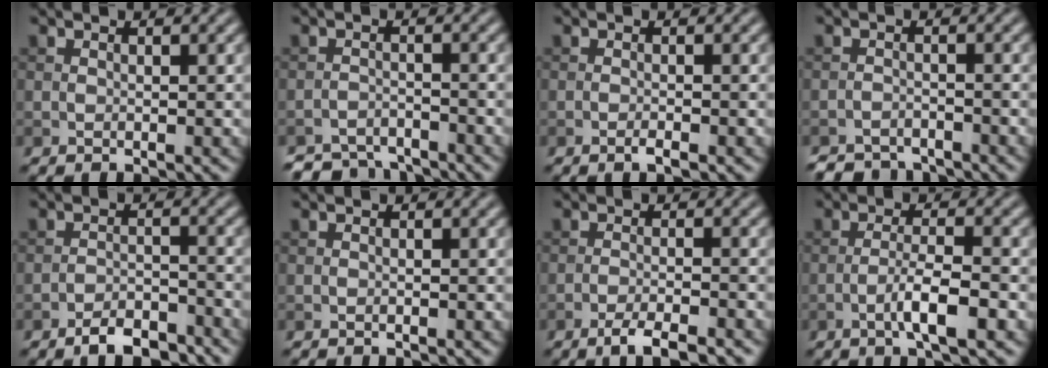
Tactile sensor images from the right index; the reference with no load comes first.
{"total": 4.4, "force": [-4.3, 0.9, 0.4], "torque": [0.000, -0.005, -0.075]}
{"total": 0.9, "force": [-0.6, 0.1, 0.7], "torque": [-0.013, 0.000, -0.011]}
{"total": 3.5, "force": [-3.4, 0.9, 0.2], "torque": [0.001, -0.002, -0.058]}
{"total": 4.4, "force": [-3.6, 1.4, 2.1], "torque": [-0.032, 0.004, -0.064]}
{"total": 0.7, "force": [-0.7, 0.0, 0.1], "torque": [0.000, -0.003, -0.012]}
{"total": 3.5, "force": [-2.6, 0.6, 2.3], "torque": [-0.037, 0.002, -0.050]}
{"total": 3.9, "force": [-1.7, 0.6, 3.4], "torque": [-0.063, 0.008, -0.035]}